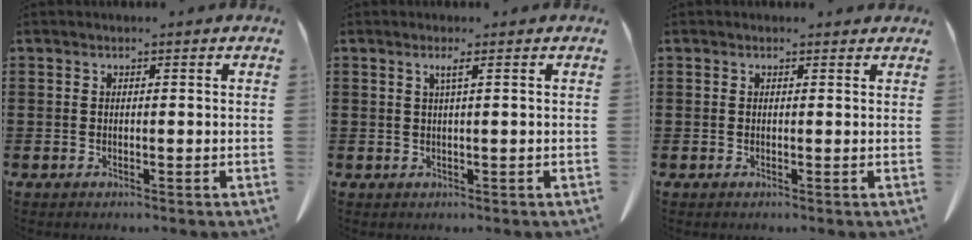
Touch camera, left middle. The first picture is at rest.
{"total": 1.4, "force": [0.5, -0.2, 1.3], "torque": [-0.026, -0.001, 0.007]}
{"total": 0.0}